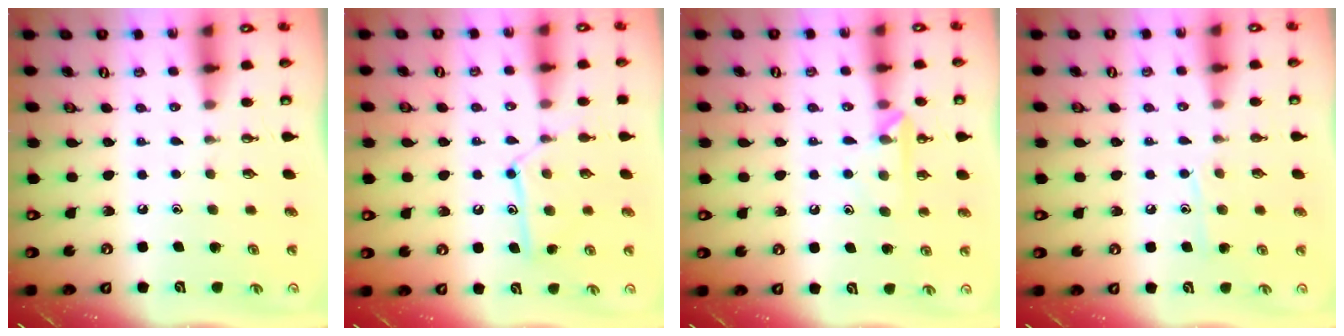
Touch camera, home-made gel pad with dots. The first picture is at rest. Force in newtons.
{"total": 11.8, "press": 11.8, "slide": 0.8}
{"total": 6.6, "press": 6.6, "slide": 0.8}
{"total": 7.3, "press": 7.2, "slide": 0.8}